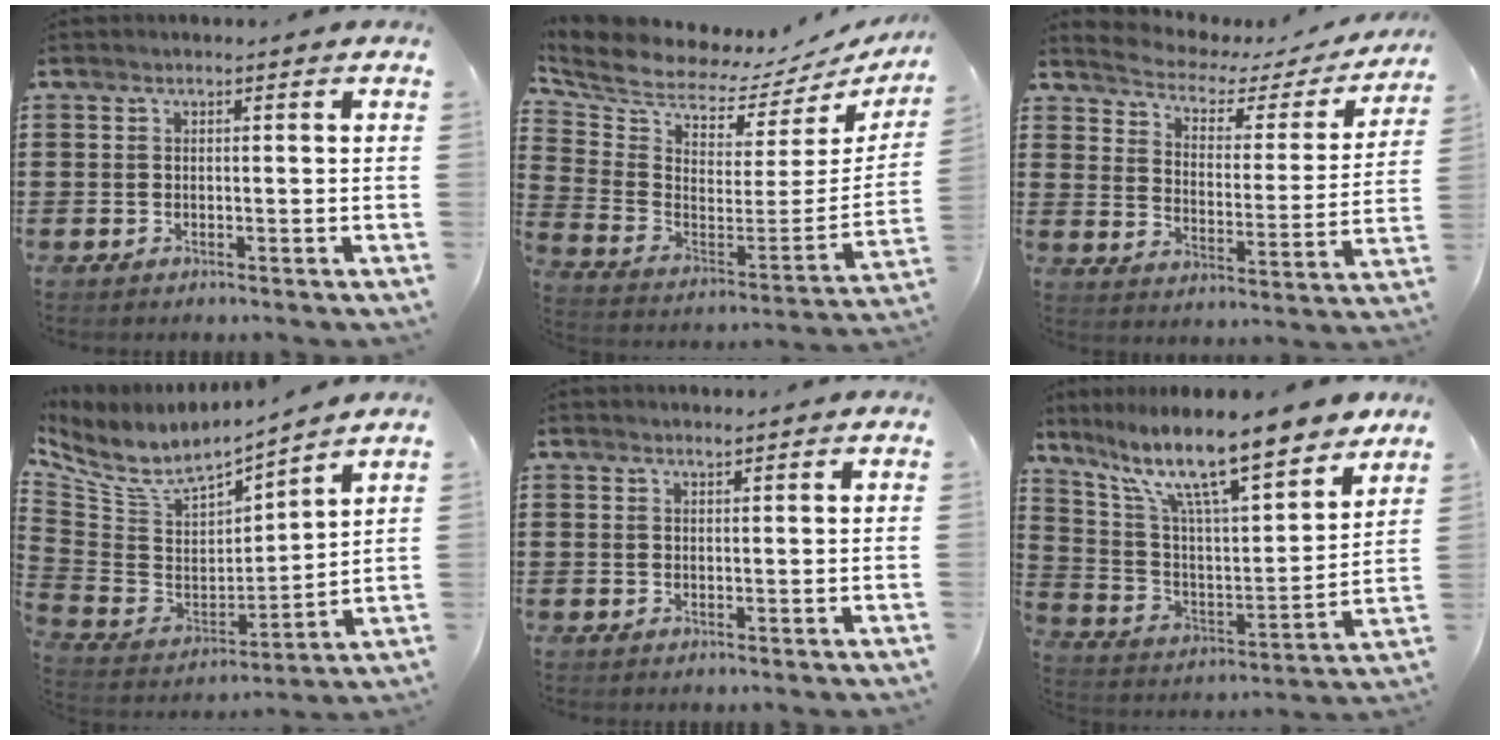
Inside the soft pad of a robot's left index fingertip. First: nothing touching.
{"total": 4.5, "force": [4.1, 1.6, 0.9], "torque": [-0.052, -0.055, 0.066]}
{"total": 3.1, "force": [2.5, 1.3, 1.1], "torque": [-0.042, -0.020, 0.033]}
{"total": 6.2, "force": [5.0, 2.0, 3.0], "torque": [-0.089, -0.045, 0.082]}
{"total": 1.4, "force": [1.4, 0.0, 0.1], "torque": [-0.005, -0.001, 0.027]}
{"total": 13.4, "force": [10.5, 2.5, 8.0], "torque": [-0.175, -0.065, 0.174]}